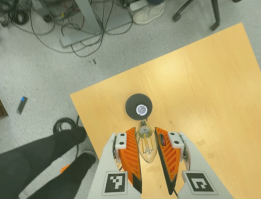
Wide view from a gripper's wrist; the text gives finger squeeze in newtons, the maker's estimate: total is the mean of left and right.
{"total": 12.5, "left": 12.6, "right": 12.3}